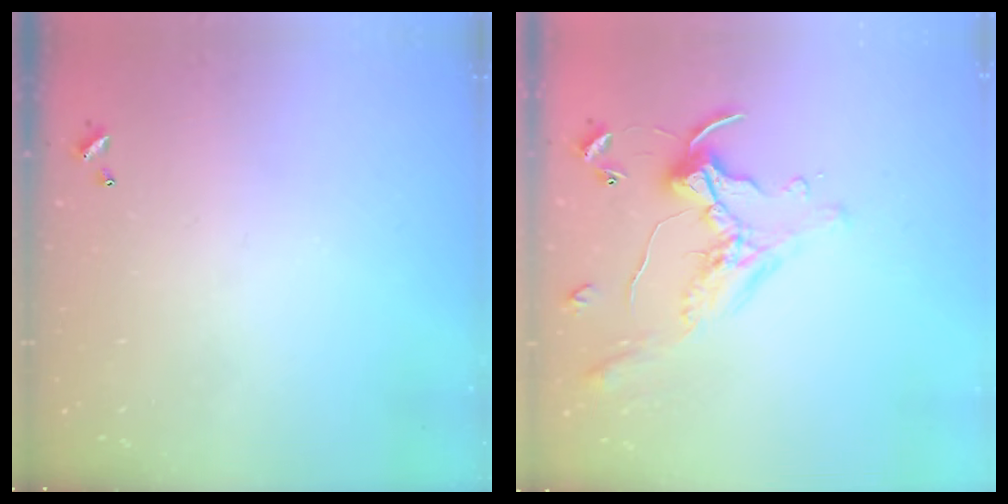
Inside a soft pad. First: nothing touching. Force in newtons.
{"total": 0.0}